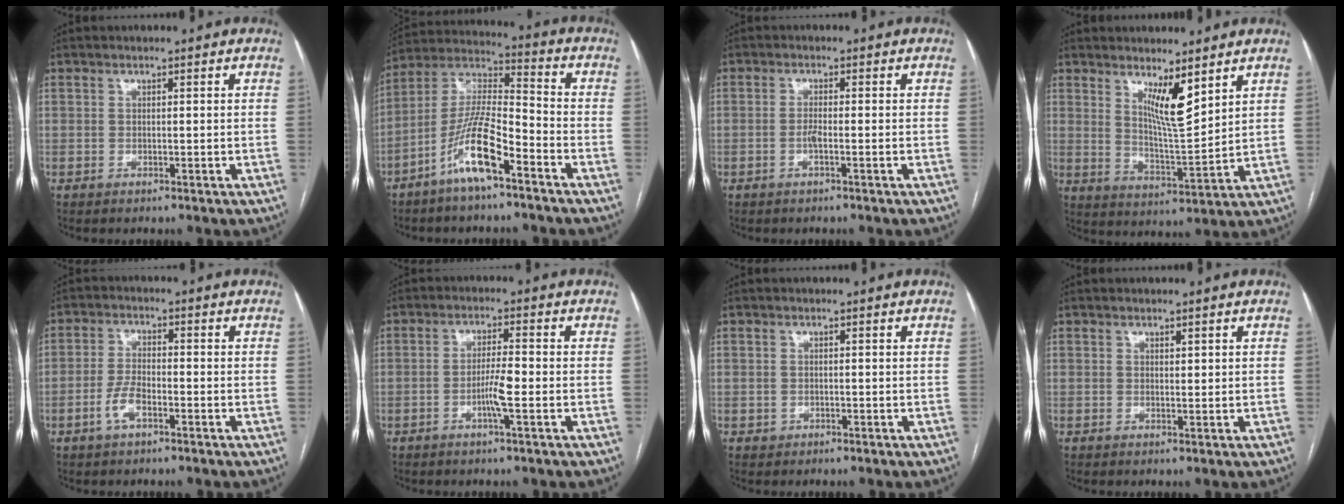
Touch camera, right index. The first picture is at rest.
{"total": 12.1, "force": [-6.7, 2.2, 9.8], "torque": [-0.199, 0.001, -0.130]}
{"total": 1.7, "force": [-0.6, 0.0, 1.6], "torque": [-0.032, -0.001, -0.013]}
{"total": 7.3, "force": [4.4, 0.8, 5.7], "torque": [-0.103, -0.021, 0.083]}
{"total": 4.2, "force": [-2.1, 1.6, 3.2], "torque": [-0.070, 0.003, -0.042]}
{"total": 4.2, "force": [-1.4, 0.0, 4.0], "torque": [-0.076, -0.002, -0.027]}
{"total": 0.8, "force": [-0.3, 0.8, 0.0], "torque": [-0.001, 0.005, -0.005]}
{"total": 0.7, "force": [0.5, 0.2, 0.5], "torque": [-0.007, -0.004, 0.007]}